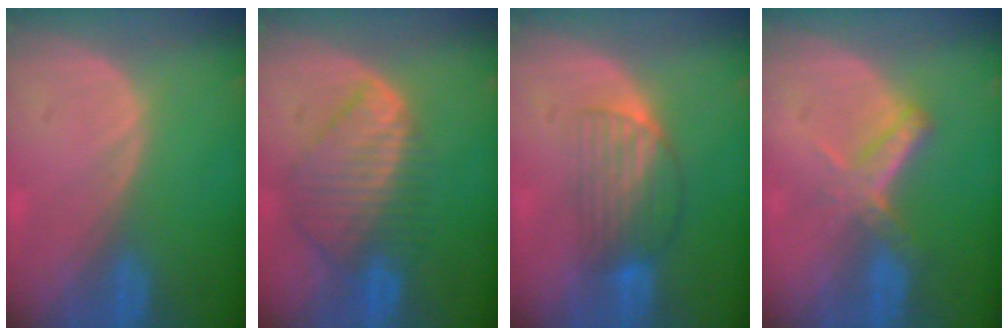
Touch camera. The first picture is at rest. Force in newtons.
{"total": 8.8, "press": 7.7, "slide": 4.2}
{"total": 6.6, "press": 5.6, "slide": 3.4}
{"total": 5.6, "press": 4.8, "slide": 3.0}